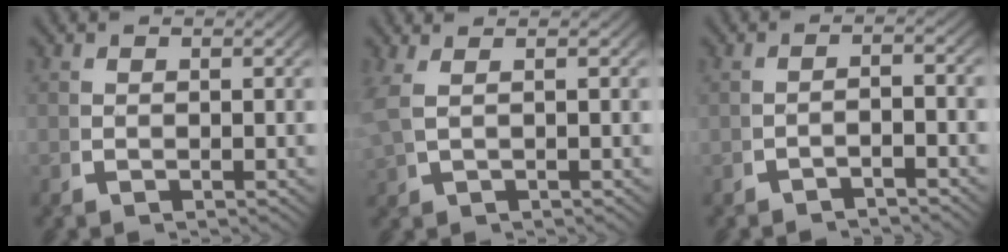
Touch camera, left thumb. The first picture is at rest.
{"total": 1.9, "force": [0.9, 0.3, 1.6], "torque": [-0.046, 0.001, 0.029]}
{"total": 1.9, "force": [-1.7, 0.1, 0.7], "torque": [-0.014, -0.004, -0.026]}